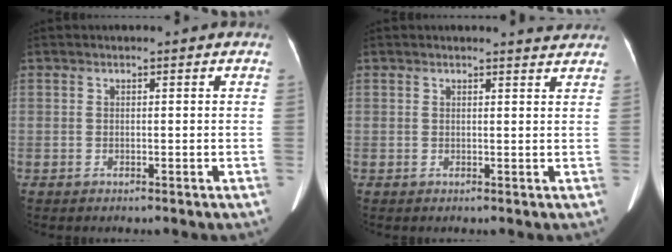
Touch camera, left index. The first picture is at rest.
{"total": 1.9, "force": [1.9, -0.1, 0.1], "torque": [-0.007, -0.007, 0.018]}